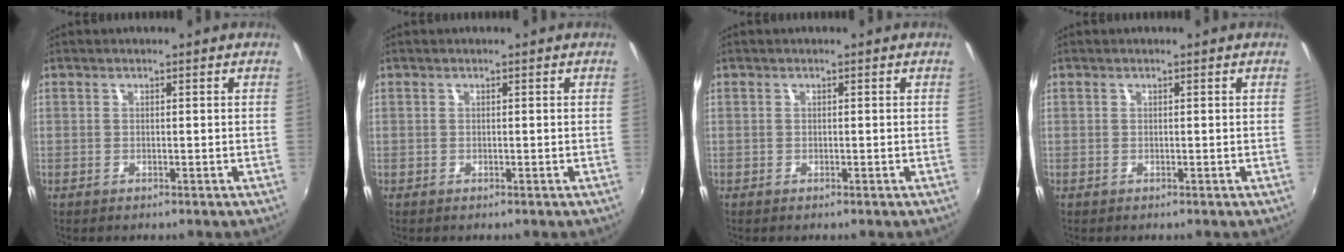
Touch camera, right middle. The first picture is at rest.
{"total": 0.0}
{"total": 0.0}
{"total": 0.0}